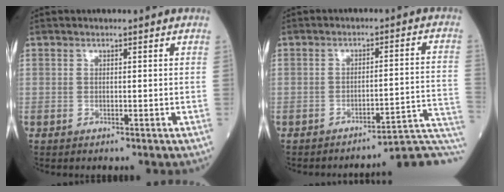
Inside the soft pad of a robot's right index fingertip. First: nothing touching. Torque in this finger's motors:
{"motor_torque": [-0.50, -0.93, 0.12, 0.02]}